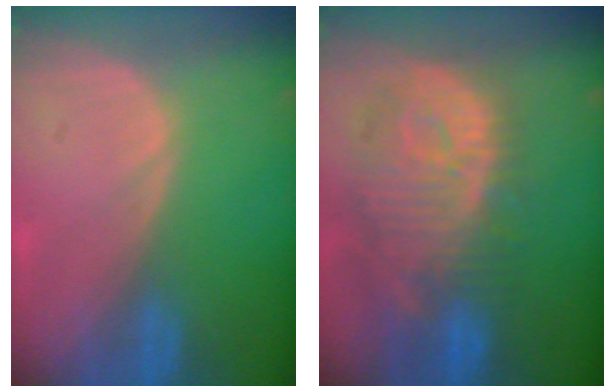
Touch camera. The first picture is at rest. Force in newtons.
{"total": 12.9, "press": 11.3, "slide": 6.2}